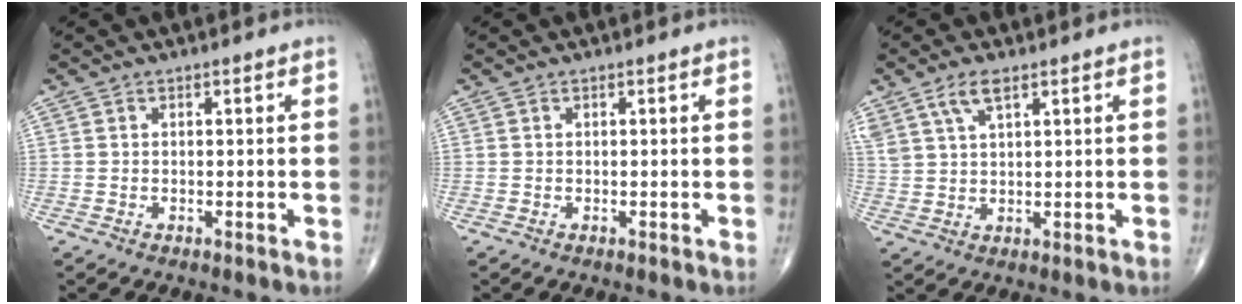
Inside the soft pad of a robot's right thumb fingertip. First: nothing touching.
{"total": 0.0}
{"total": 5.7, "force": [3.4, 2.2, 3.9], "torque": [-0.081, -0.003, 0.072]}